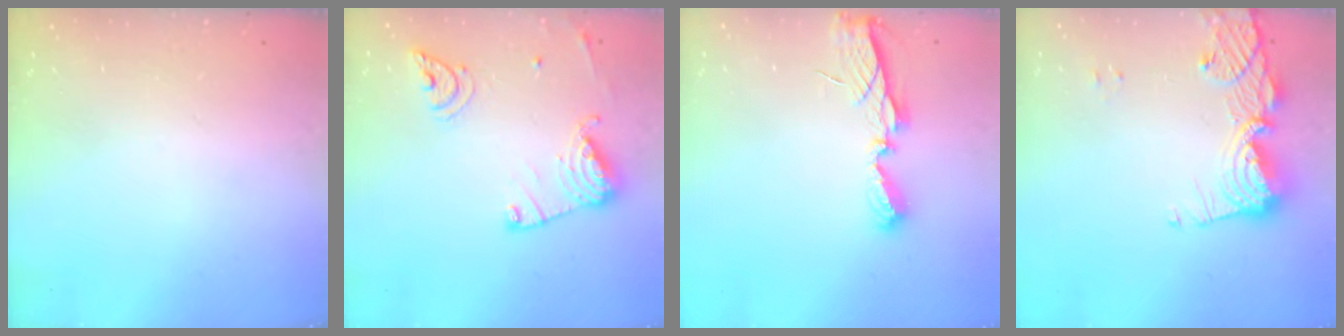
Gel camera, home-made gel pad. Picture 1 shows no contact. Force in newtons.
{"total": 14.5, "press": 14.5, "slide": 1.3}
{"total": 6.2, "press": 6.2, "slide": 0.0}
{"total": 12.7, "press": 12.6, "slide": 1.2}